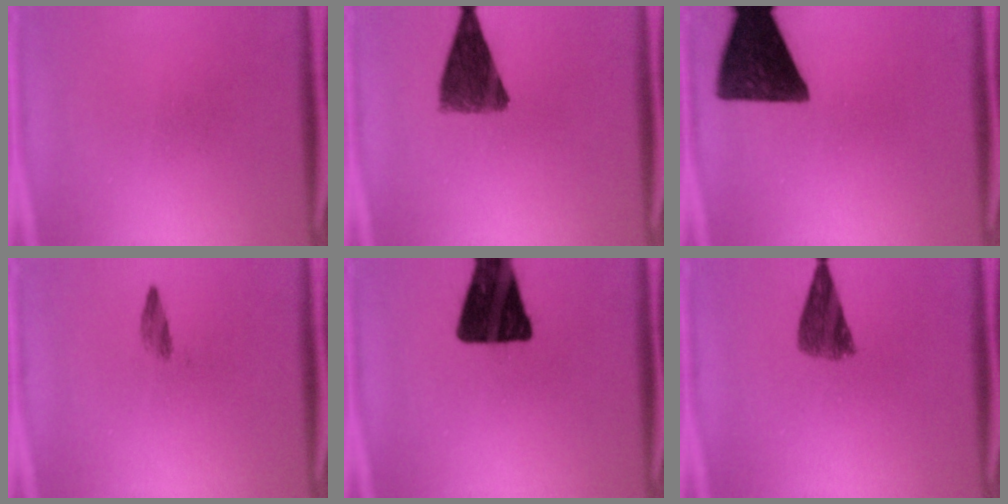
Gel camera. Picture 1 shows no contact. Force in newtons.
{"total": 9.4}
{"total": 14.2}
{"total": 1.4}
{"total": 18.7}
{"total": 5.9}